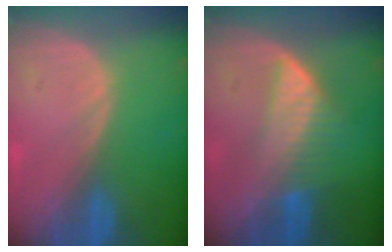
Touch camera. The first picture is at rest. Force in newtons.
{"total": 6.9, "press": 6.1, "slide": 3.2}